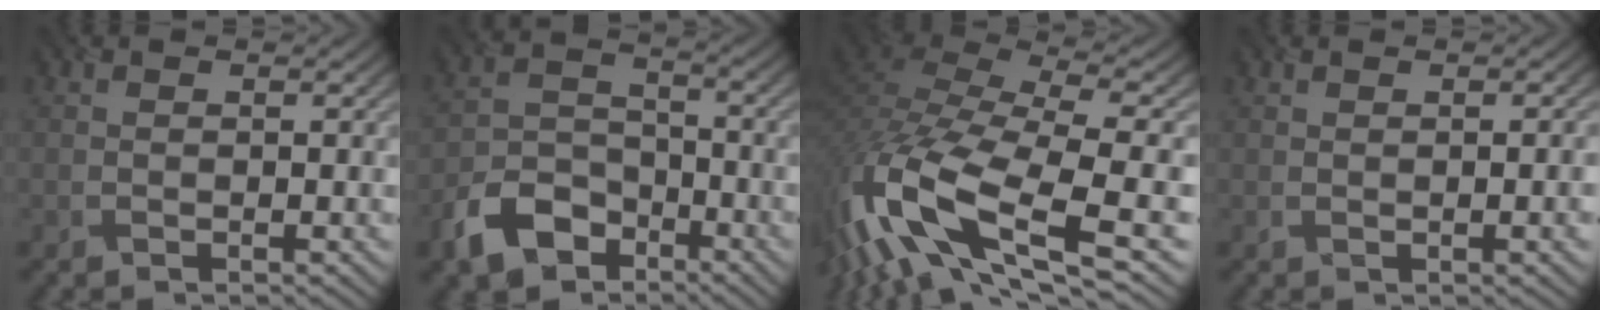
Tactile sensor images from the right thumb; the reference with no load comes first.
{"total": 9.1, "force": [-5.8, 5.6, 4.3], "torque": [-0.100, -0.012, -0.123]}
{"total": 17.2, "force": [-6.4, 6.2, 14.8], "torque": [-0.357, -0.011, -0.116]}
{"total": 1.4, "force": [0.0, 0.4, 1.4], "torque": [-0.016, -0.002, 0.000]}